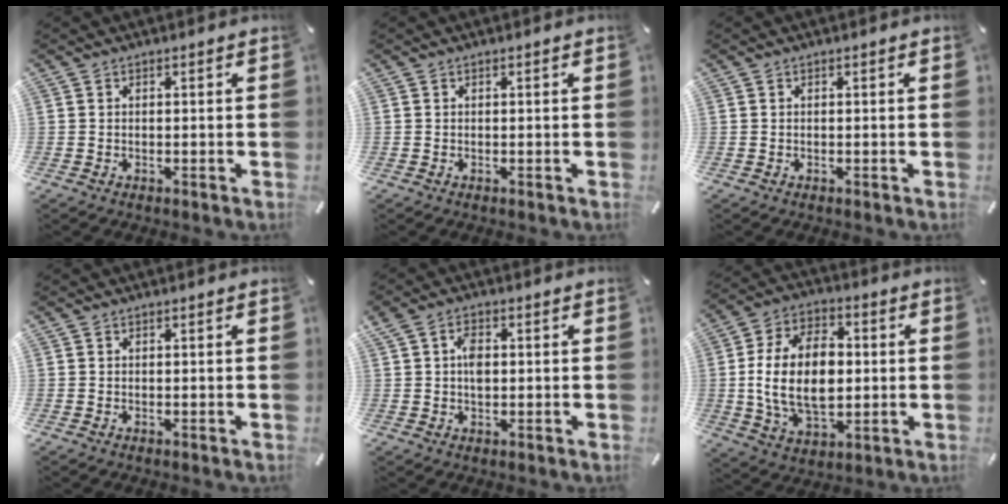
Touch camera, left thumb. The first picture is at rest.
{"total": 0.0}
{"total": 0.0}
{"total": 0.0}
{"total": 4.4, "force": [0.4, 2.9, 3.3], "torque": [-0.051, 0.001, 0.003]}
{"total": 17.8, "force": [0.2, 12.0, 13.2], "torque": [-0.265, 0.004, 0.002]}